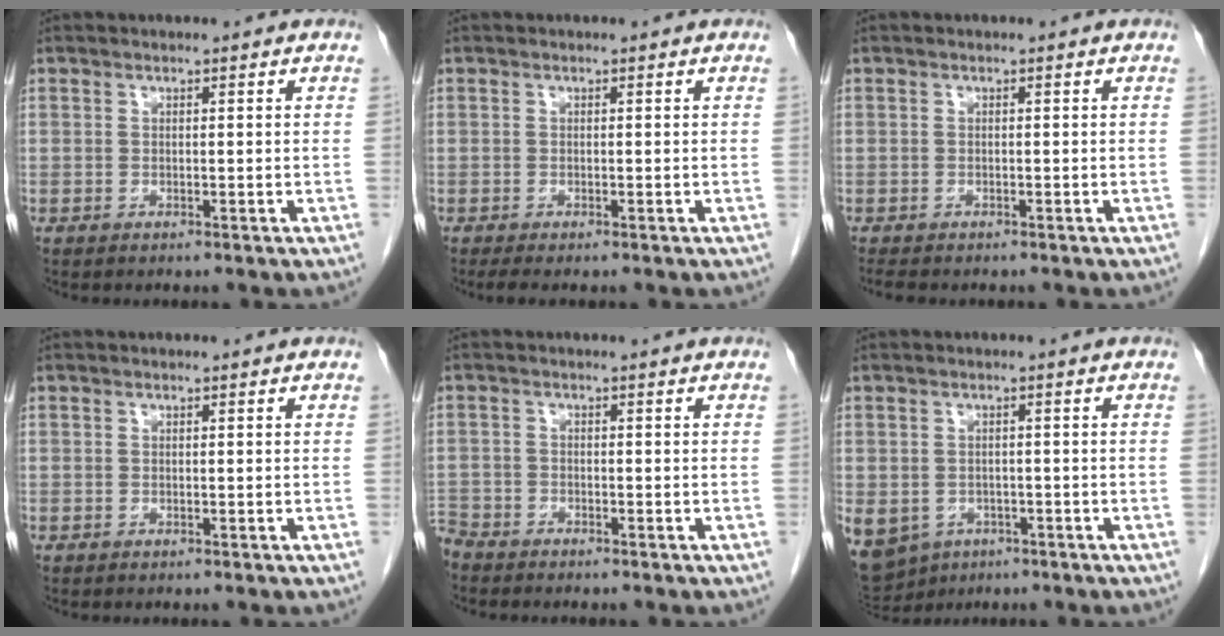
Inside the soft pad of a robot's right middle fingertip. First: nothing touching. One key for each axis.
{"total": 2.1, "fx": -1.6, "fy": 0.2, "fz": 1.3, "tx": -0.021, "ty": -0.009, "tz": -0.024}
{"total": 2.4, "fx": -2.0, "fy": 0.7, "fz": 1.1, "tx": -0.021, "ty": -0.007, "tz": -0.025}
{"total": 0.0}
{"total": 3.8, "fx": -3.6, "fy": 1.0, "fz": 0.4, "tx": -0.001, "ty": -0.008, "tz": -0.069}
{"total": 16.5, "fx": -7.8, "fy": 13.0, "fz": 6.4, "tx": -0.211, "ty": -0.011, "tz": -0.101}